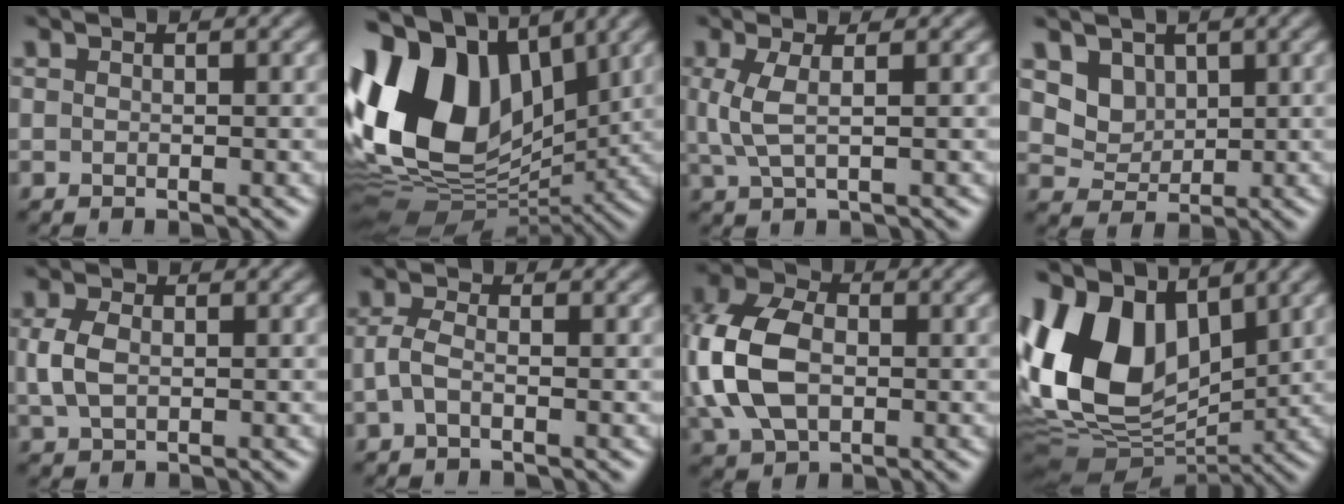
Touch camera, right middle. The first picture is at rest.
{"total": 17.0, "force": [2.5, 11.9, 11.9], "torque": [-0.262, 0.024, 0.038]}
{"total": 2.4, "force": [0.4, 0.7, 2.3], "torque": [-0.057, -0.001, 0.010]}
{"total": 3.4, "force": [2.0, 2.5, 1.0], "torque": [-0.033, -0.024, 0.059]}
{"total": 2.6, "force": [0.3, 1.8, 1.9], "torque": [-0.050, 0.003, 0.006]}
{"total": 1.8, "force": [-0.4, 0.7, 1.6], "torque": [-0.041, 0.000, -0.012]}
{"total": 8.5, "force": [0.1, 6.0, 6.1], "torque": [-0.155, 0.009, -0.006]}
{"total": 11.8, "force": [2.9, 7.7, 8.4], "torque": [-0.182, 0.009, 0.041]}